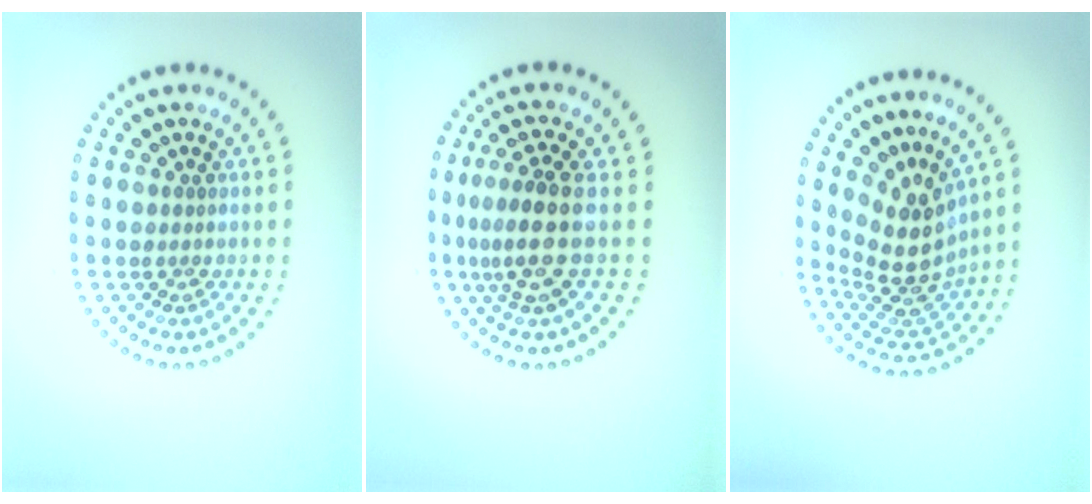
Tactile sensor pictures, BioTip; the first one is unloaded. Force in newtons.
{"total": 3.5, "press": 2.6, "slide": 2.4}
{"total": 4.6, "press": 3.5, "slide": 3.1}